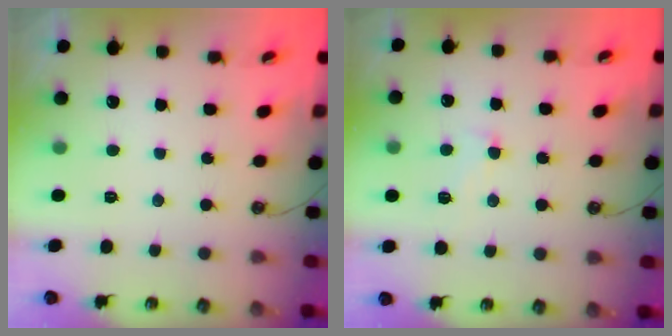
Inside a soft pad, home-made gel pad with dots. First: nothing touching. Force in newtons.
{"total": 1.3, "press": 0.3, "slide": 1.3}